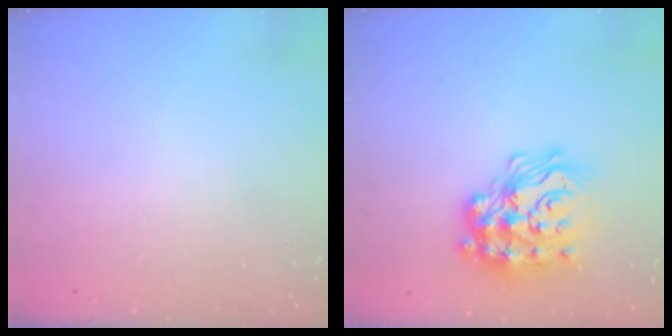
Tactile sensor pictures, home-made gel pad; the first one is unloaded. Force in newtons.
{"total": 22.8, "press": 22.7, "slide": 1.5}